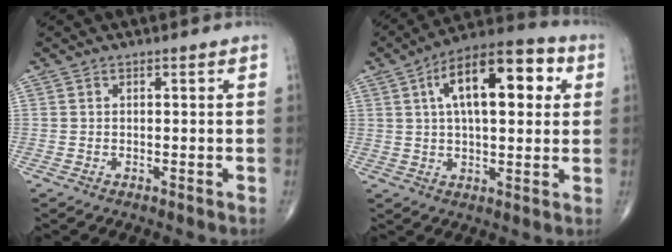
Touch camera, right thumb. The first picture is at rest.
{"total": 17.8, "force": [4.9, 7.9, 15.1], "torque": [-0.213, 0.019, 0.067]}